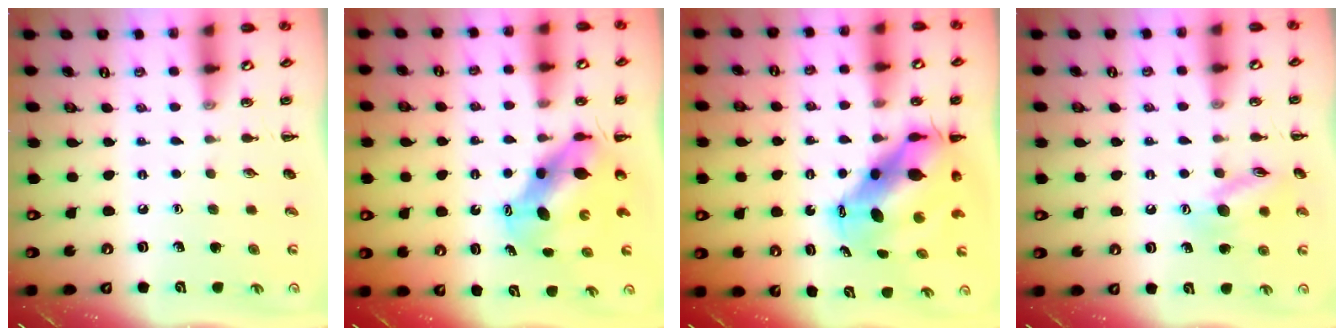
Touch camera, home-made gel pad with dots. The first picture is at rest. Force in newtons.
{"total": 7.3, "press": 7.0, "slide": 2.0}
{"total": 12.0, "press": 11.6, "slide": 2.8}
{"total": 12.4, "press": 12.4, "slide": 1.1}